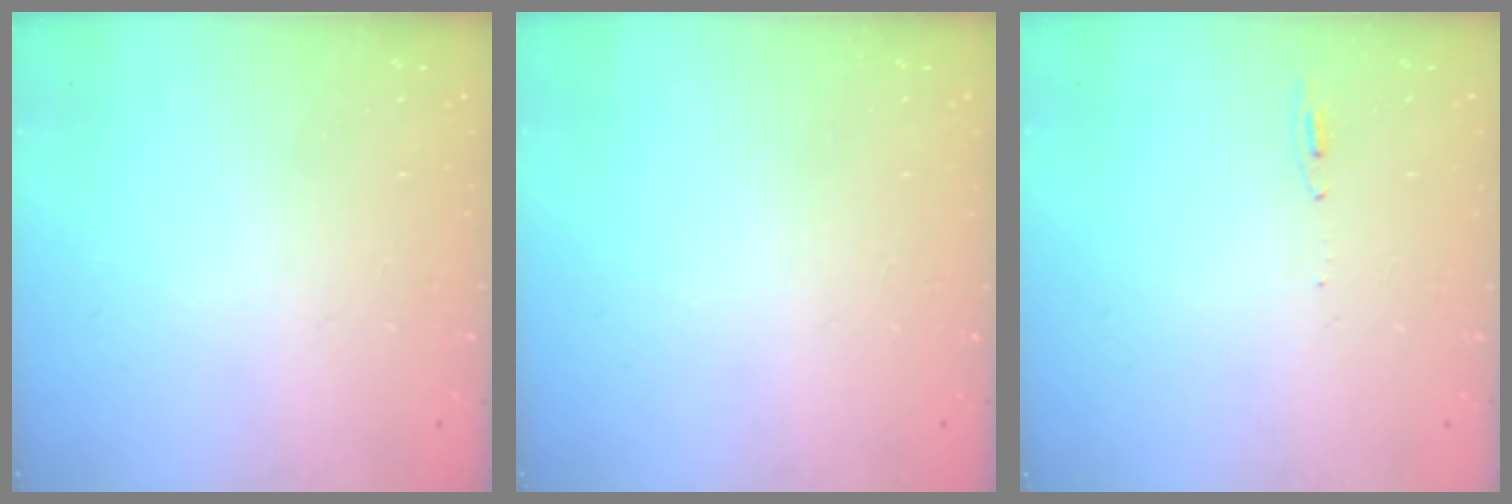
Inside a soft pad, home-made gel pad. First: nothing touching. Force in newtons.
{"total": 0.0}
{"total": 4.8, "press": 4.6, "slide": 1.6}